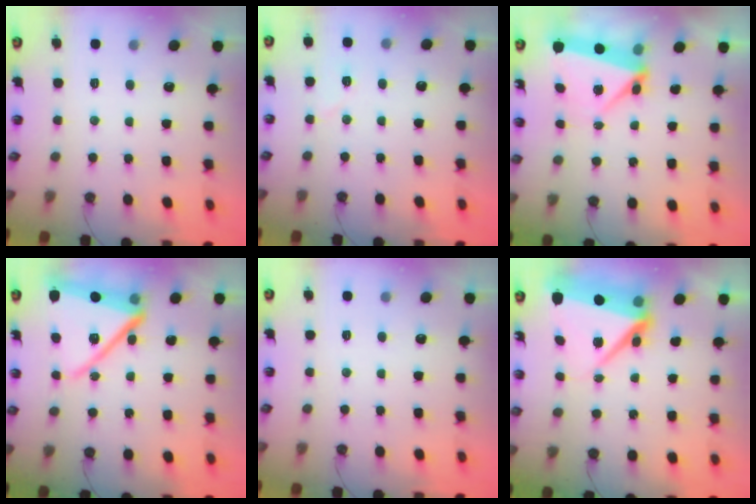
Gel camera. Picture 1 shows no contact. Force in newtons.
{"total": 5.7, "press": 5.4, "slide": 1.8}
{"total": 5.0, "press": 4.8, "slide": 1.6}
{"total": 19.7, "press": 19.6, "slide": 1.8}
{"total": 0.0}
{"total": 10.5, "press": 10.5, "slide": 0.8}